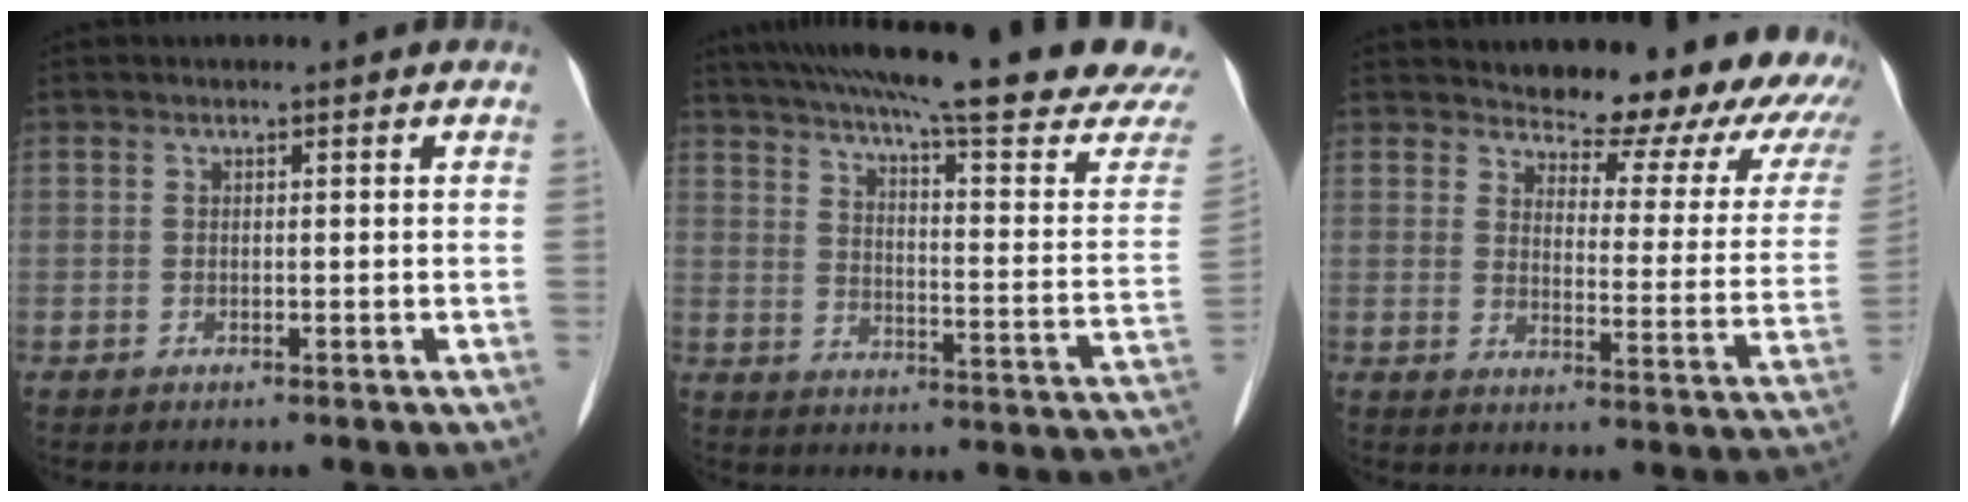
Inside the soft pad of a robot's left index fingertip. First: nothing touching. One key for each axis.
{"total": 27.7, "fx": 23.7, "fy": 1.0, "fz": 14.2, "tx": -0.224, "ty": -0.054, "tz": 0.304}
{"total": 19.7, "fx": 17.2, "fy": 4.8, "fz": 8.1, "tx": -0.080, "ty": -0.063, "tz": 0.188}